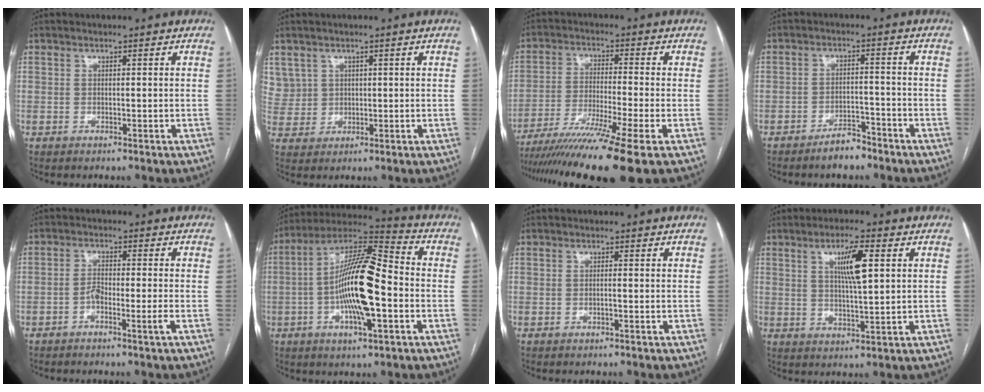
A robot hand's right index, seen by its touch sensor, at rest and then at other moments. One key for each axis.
{"total": 6.1, "fx": 3.1, "fy": 5.2, "fz": 0.4, "tx": -0.013, "ty": 0.012, "tz": 0.072}
{"total": 15.0, "fx": -10.9, "fy": -1.8, "fz": 10.2, "tx": -0.173, "ty": -0.041, "tz": -0.181}
{"total": 4.3, "fx": -3.7, "fy": 1.4, "fz": 1.9, "tx": -0.032, "ty": 0.003, "tz": -0.060}
{"total": 3.4, "fx": -1.7, "fy": 0.0, "fz": 3.0, "tx": -0.057, "ty": 0.005, "tz": -0.033}
{"total": 16.7, "fx": -2.5, "fy": 3.5, "fz": 16.1, "tx": -0.298, "ty": 0.013, "tz": -0.047}
{"total": 0.7, "fx": -0.1, "fy": 0.0, "fz": 0.6, "tx": -0.011, "ty": 0.000, "tz": -0.002}
{"total": 6.9, "fx": 2.3, "fy": 0.7, "fz": 6.4, "tx": -0.116, "ty": 0.002, "tz": 0.041}